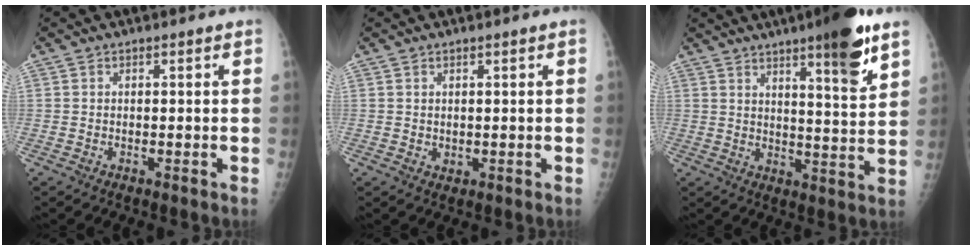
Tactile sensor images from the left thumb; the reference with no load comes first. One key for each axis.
{"total": 1.0, "fx": 0.4, "fy": 0.6, "fz": 0.6, "tx": -0.008, "ty": -0.005, "tz": 0.011}
{"total": 12.6, "fx": 7.8, "fy": 1.8, "fz": 9.8, "tx": -0.127, "ty": -0.045, "tz": 0.109}